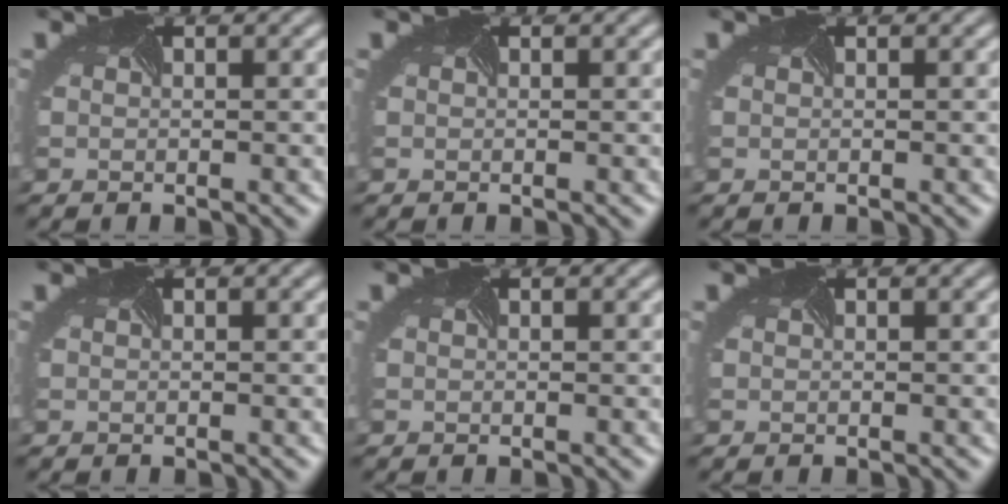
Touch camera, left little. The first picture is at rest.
{"total": 0.0}
{"total": 0.0}
{"total": 0.0}
{"total": 0.0}
{"total": 0.0}